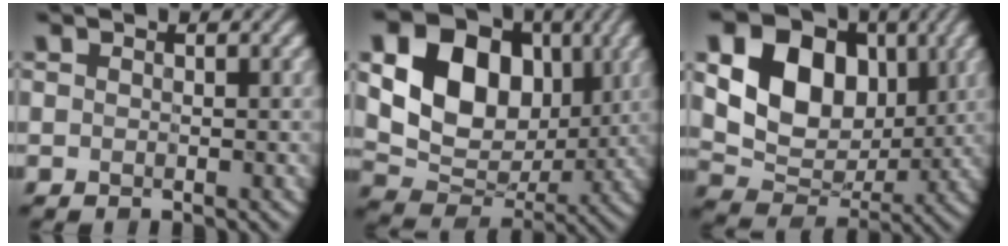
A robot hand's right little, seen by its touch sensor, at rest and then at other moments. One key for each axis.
{"total": 12.6, "fx": 2.5, "fy": 9.2, "fz": 8.1, "tx": -0.139, "ty": 0.015, "tz": 0.033}
{"total": 11.1, "fx": 2.2, "fy": 8.0, "fz": 7.3, "tx": -0.129, "ty": 0.002, "tz": 0.027}